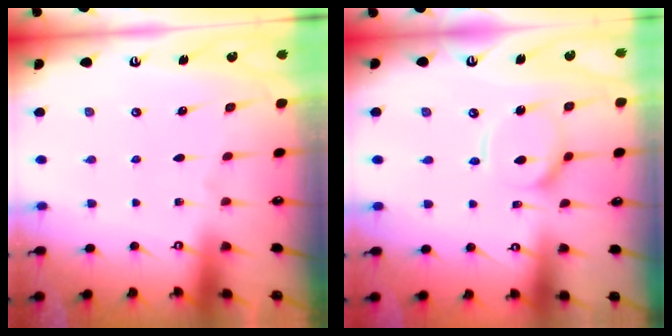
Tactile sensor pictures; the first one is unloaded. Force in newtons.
{"total": 11.7, "press": 11.7, "slide": 1.3}